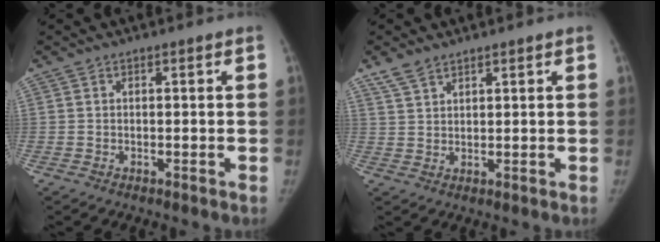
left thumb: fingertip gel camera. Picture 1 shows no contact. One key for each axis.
{"total": 3.7, "fx": 3.0, "fy": 1.6, "fz": 1.5, "tx": -0.026, "ty": -0.004, "tz": 0.064}